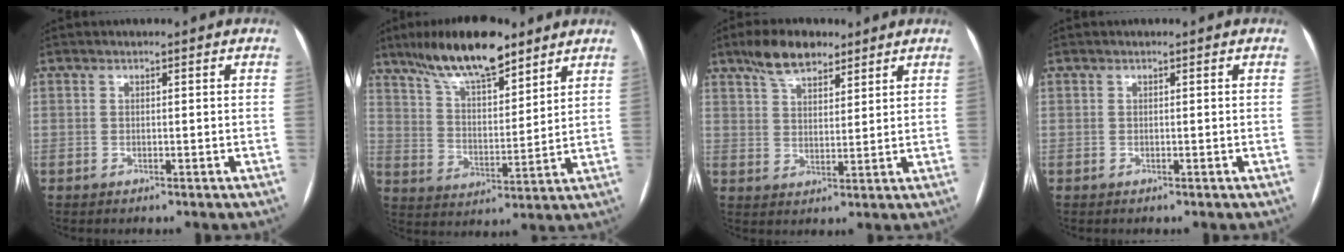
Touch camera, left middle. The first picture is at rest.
{"total": 14.9, "force": [11.2, 4.1, 9.0], "torque": [-0.161, 0.012, 0.197]}
{"total": 7.3, "force": [5.4, 3.0, 3.8], "torque": [-0.069, 0.013, 0.098]}
{"total": 0.0}